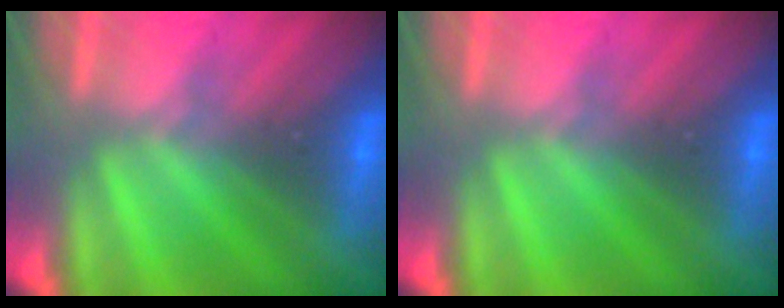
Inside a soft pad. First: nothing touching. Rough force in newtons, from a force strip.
{"total": 0.0}